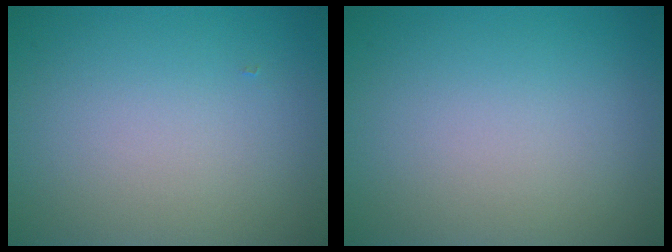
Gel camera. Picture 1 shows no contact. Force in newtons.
{"total": 0.0}